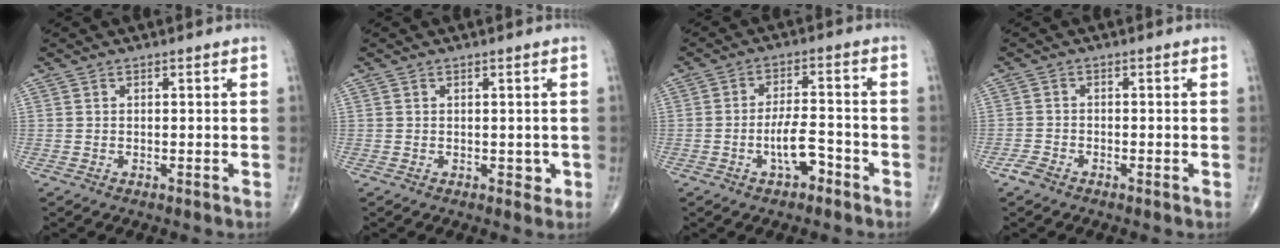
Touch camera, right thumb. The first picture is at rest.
{"total": 1.5, "force": [0.0, 1.2, 1.0], "torque": [-0.003, 0.000, 0.000]}
{"total": 6.3, "force": [-2.9, 2.6, 4.9], "torque": [-0.083, 0.029, -0.049]}
{"total": 2.2, "force": [-1.6, 1.0, 1.3], "torque": [-0.026, -0.001, -0.034]}